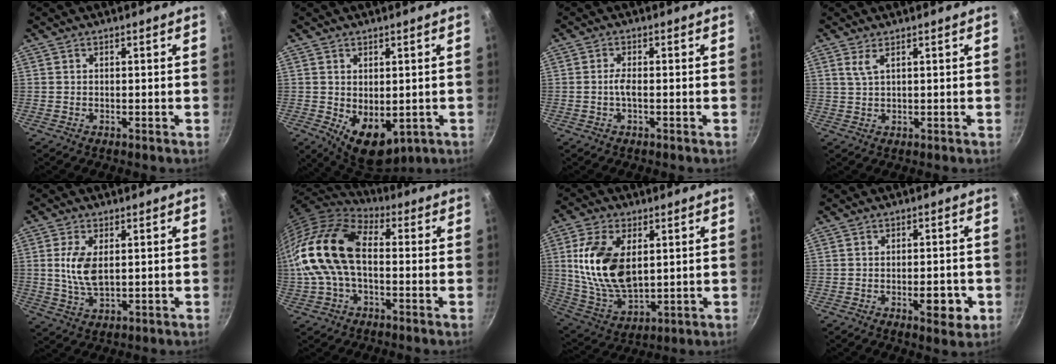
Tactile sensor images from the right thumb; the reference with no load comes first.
{"total": 8.8, "force": [-1.1, 5.7, 6.5], "torque": [-0.075, -0.017, 0.002]}
{"total": 2.2, "force": [-0.5, 0.6, 2.1], "torque": [-0.048, 0.007, -0.012]}
{"total": 2.2, "force": [1.1, 0.6, 1.8], "torque": [-0.039, -0.005, 0.026]}
{"total": 7.3, "force": [1.2, 3.7, 6.2], "torque": [-0.124, -0.007, 0.025]}
{"total": 19.9, "force": [-0.3, 12.0, 15.9], "torque": [-0.320, 0.031, -0.020]}
{"total": 16.7, "force": [3.2, 9.6, 13.2], "torque": [-0.241, -0.020, 0.074]}
{"total": 6.3, "force": [-1.9, 2.7, 5.3], "torque": [-0.052, 0.002, -0.023]}